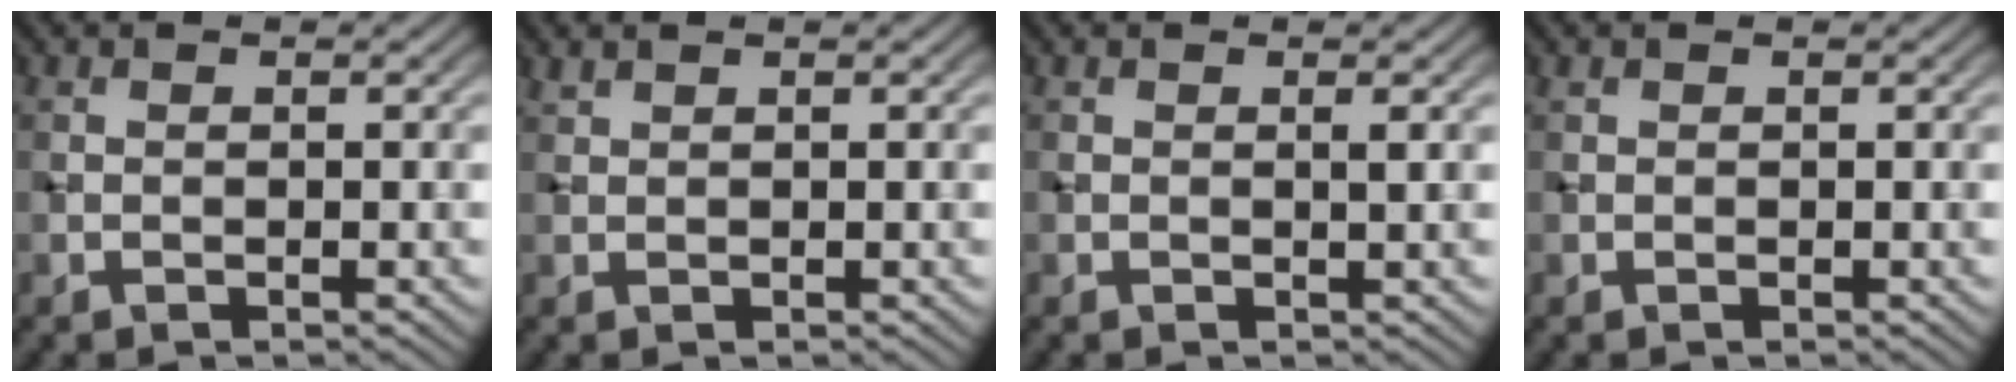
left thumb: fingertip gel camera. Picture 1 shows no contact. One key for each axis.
{"total": 0.7, "fx": 0.6, "fy": 0.0, "fz": 0.2, "tx": -0.008, "ty": 0.003, "tz": 0.015}
{"total": 0.6, "fx": 0.2, "fy": -0.1, "fz": 0.6, "tx": -0.013, "ty": 0.002, "tz": 0.002}
{"total": 0.0}